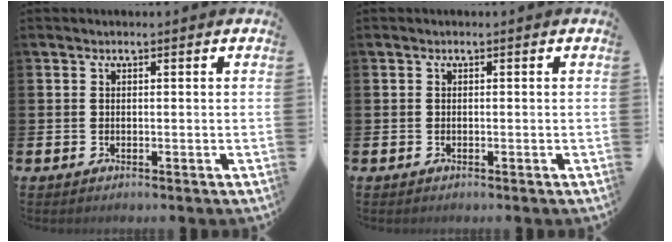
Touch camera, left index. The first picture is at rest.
{"total": 0.0}